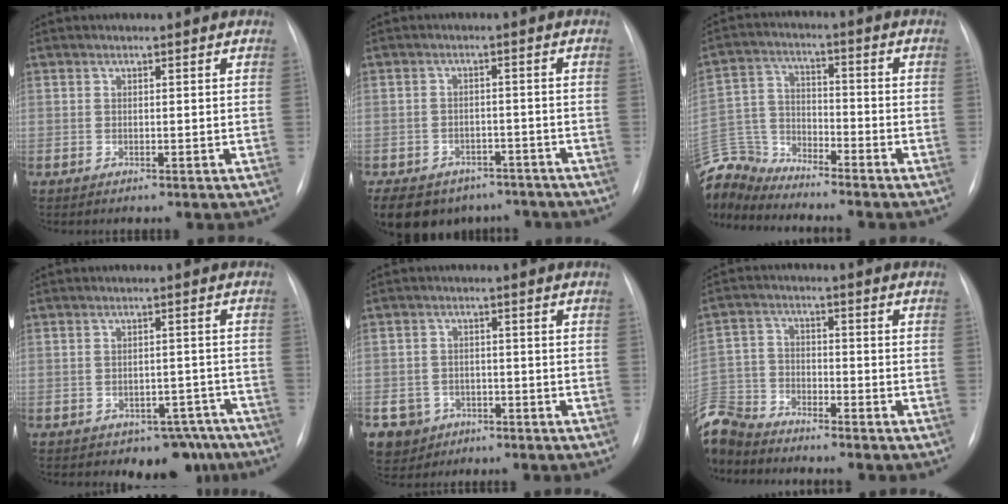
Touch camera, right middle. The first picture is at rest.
{"total": 16.2, "force": [-11.3, 10.3, 5.4], "torque": [-0.143, -0.001, -0.137]}
{"total": 10.8, "force": [-10.7, 1.0, 0.9], "torque": [-0.030, 0.021, -0.214]}
{"total": 7.6, "force": [-6.0, 4.4, 1.1], "torque": [0.021, 0.024, -0.072]}
{"total": 6.1, "force": [-3.1, 5.3, 0.4], "torque": [-0.010, 0.007, -0.043]}
{"total": 11.6, "force": [-10.8, 3.6, 2.2], "torque": [-0.066, 0.006, -0.213]}